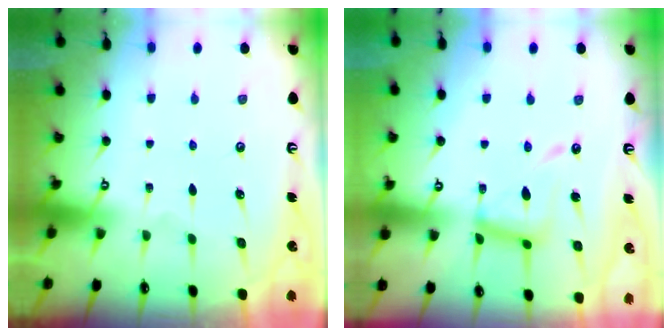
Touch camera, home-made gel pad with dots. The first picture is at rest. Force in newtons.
{"total": 12.1, "press": 12.1, "slide": 1.1}